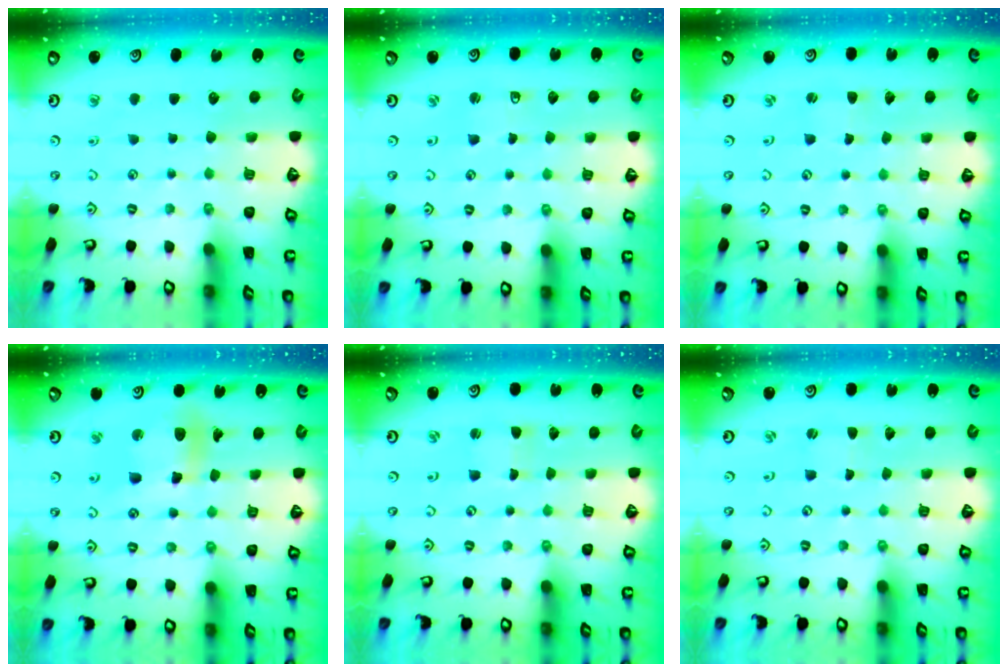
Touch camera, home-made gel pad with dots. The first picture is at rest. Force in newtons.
{"total": 2.4, "press": 2.4, "slide": 0.3}
{"total": 1.6, "press": 1.6, "slide": 0.4}
{"total": 11.3, "press": 11.1, "slide": 2.2}
{"total": 1.1, "press": 1.1, "slide": 0.0}
{"total": 0.0}